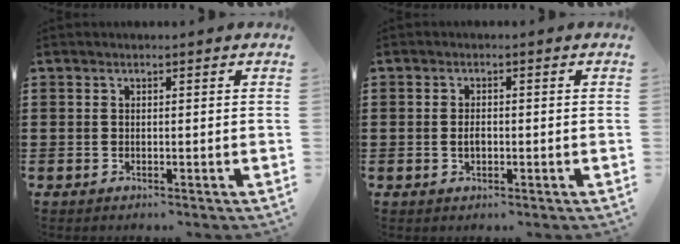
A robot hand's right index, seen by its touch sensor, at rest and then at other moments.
{"total": 1.5, "force": [-0.2, 0.8, 1.3], "torque": [-0.025, 0.004, -0.005]}